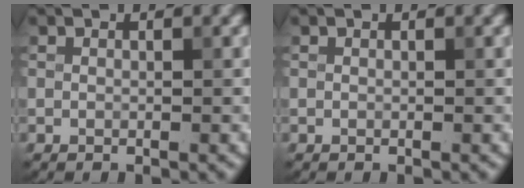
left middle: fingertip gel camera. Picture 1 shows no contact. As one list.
[{"total": 0.0}]